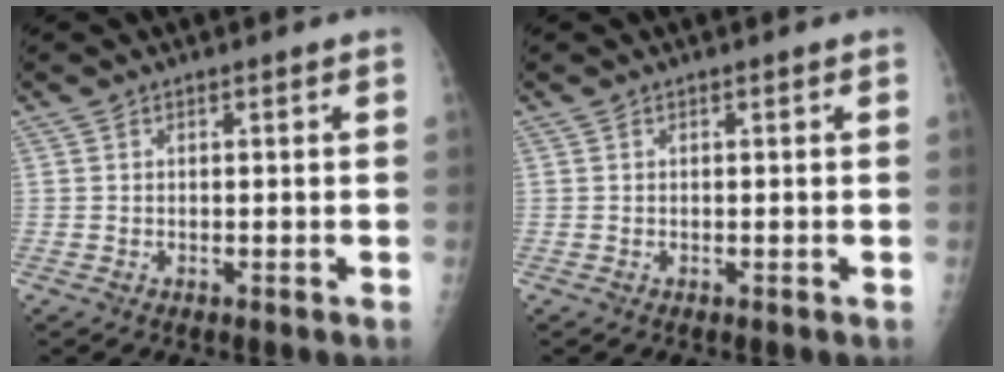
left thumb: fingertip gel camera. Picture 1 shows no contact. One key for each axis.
{"total": 0.0}